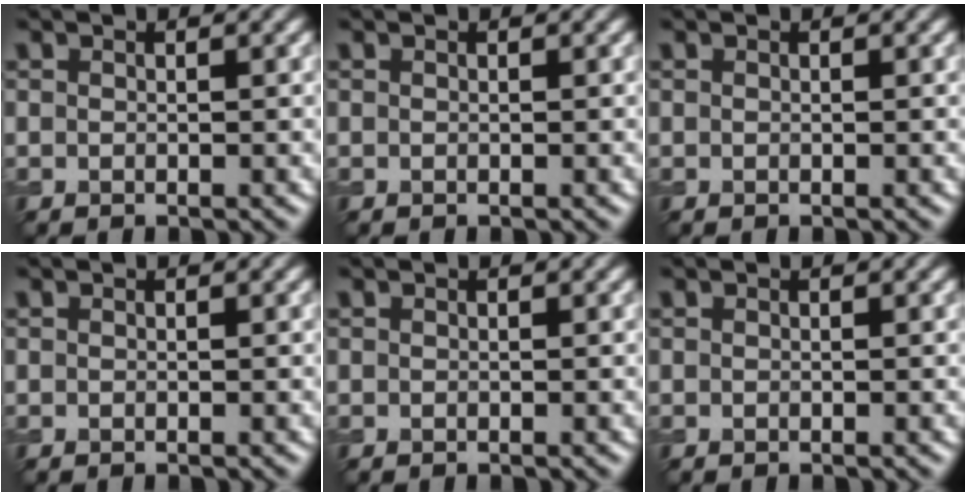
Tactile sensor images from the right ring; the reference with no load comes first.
{"total": 0.0}
{"total": 0.0}
{"total": 0.0}
{"total": 0.0}
{"total": 0.0}